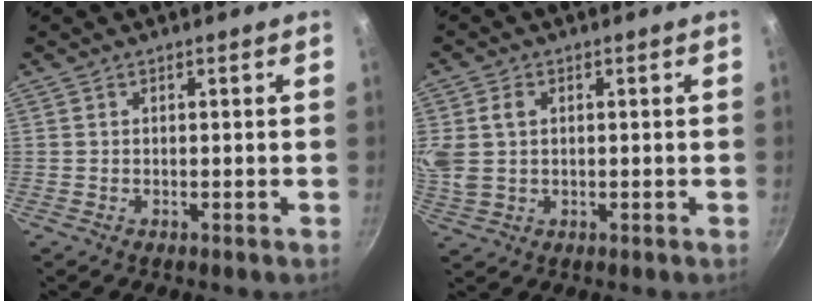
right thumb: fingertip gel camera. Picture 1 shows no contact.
{"total": 7.6, "force": [1.6, 5.6, 4.9], "torque": [-0.102, 0.003, 0.034]}